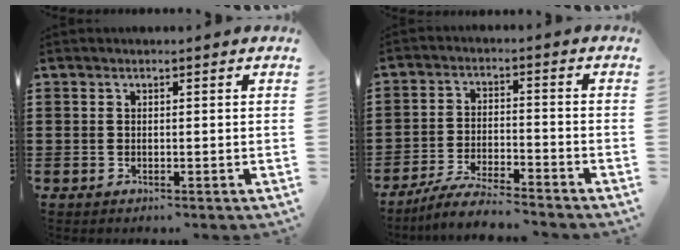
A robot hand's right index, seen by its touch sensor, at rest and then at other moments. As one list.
[{"total": 5.6, "force": [-5.3, 0.0, 1.8], "torque": [-0.050, -0.010, -0.108]}]